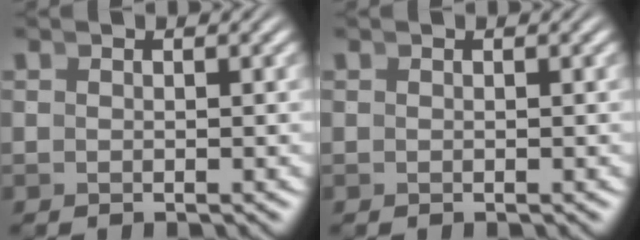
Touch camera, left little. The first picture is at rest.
{"total": 0.0}